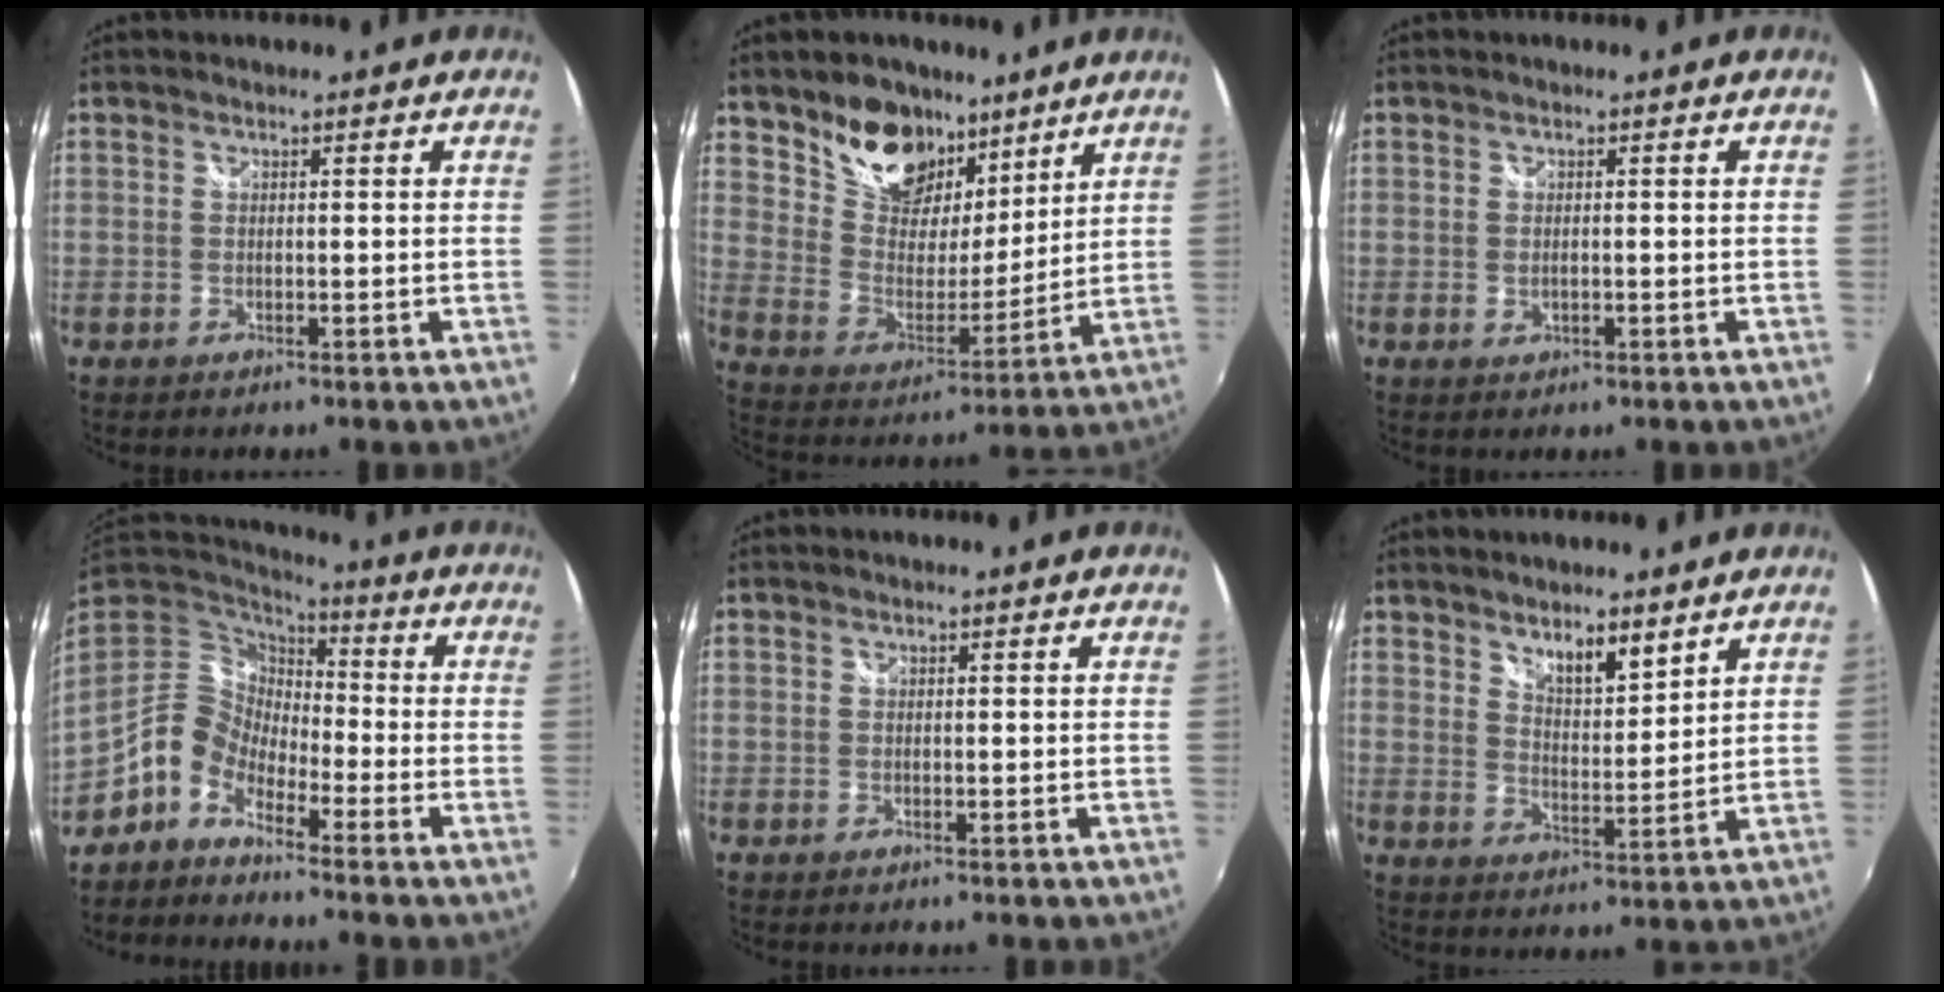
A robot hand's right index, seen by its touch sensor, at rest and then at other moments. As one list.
[{"total": 15.7, "force": [10.5, 9.5, 6.7], "torque": [-0.138, 0.011, 0.194]}, {"total": 1.3, "force": [-0.2, 0.9, 0.9], "torque": [-0.018, -0.002, -0.002]}, {"total": 9.4, "force": [-6.0, 5.8, 4.3], "torque": [-0.077, 0.021, -0.132]}, {"total": 0.0}, {"total": 6.6, "force": [5.2, 1.8, 3.6], "torque": [-0.050, 0.001, 0.089]}]